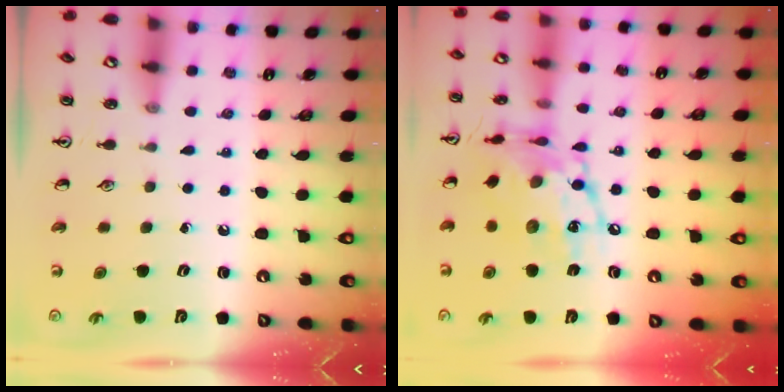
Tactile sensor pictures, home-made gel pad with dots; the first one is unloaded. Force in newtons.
{"total": 15.5, "press": 15.4, "slide": 1.0}